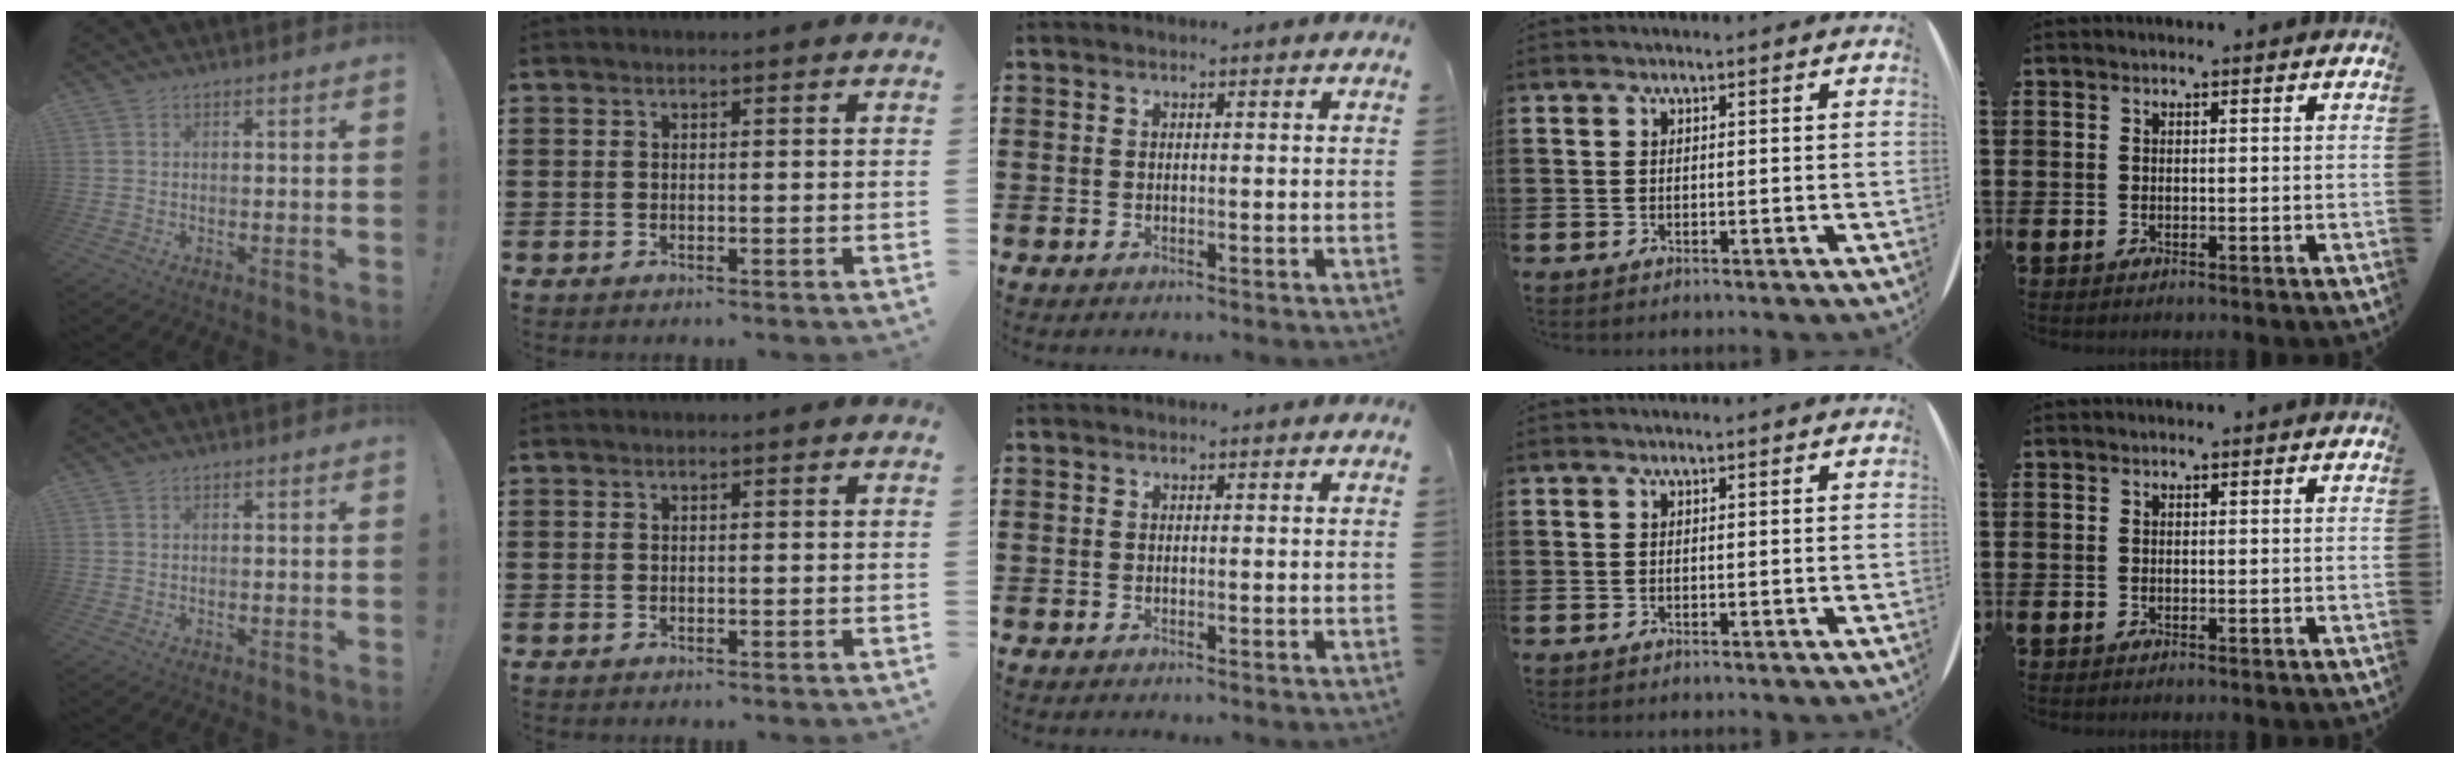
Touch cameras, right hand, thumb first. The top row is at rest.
{}